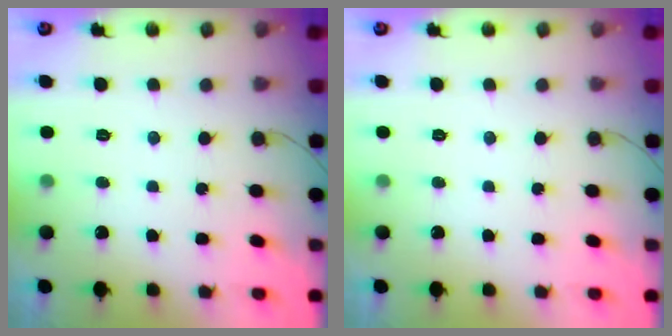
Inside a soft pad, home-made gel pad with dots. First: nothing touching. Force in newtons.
{"total": 0.0}